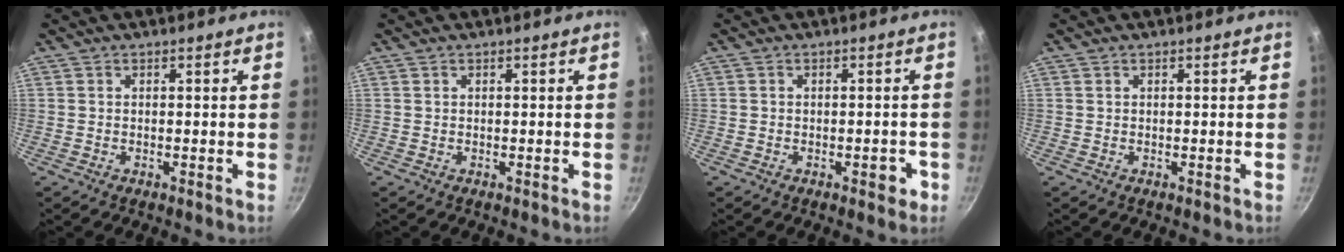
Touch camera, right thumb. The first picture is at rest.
{"total": 0.0}
{"total": 2.9, "force": [-1.3, 1.5, 2.1], "torque": [-0.011, 0.015, -0.013]}
{"total": 0.0}